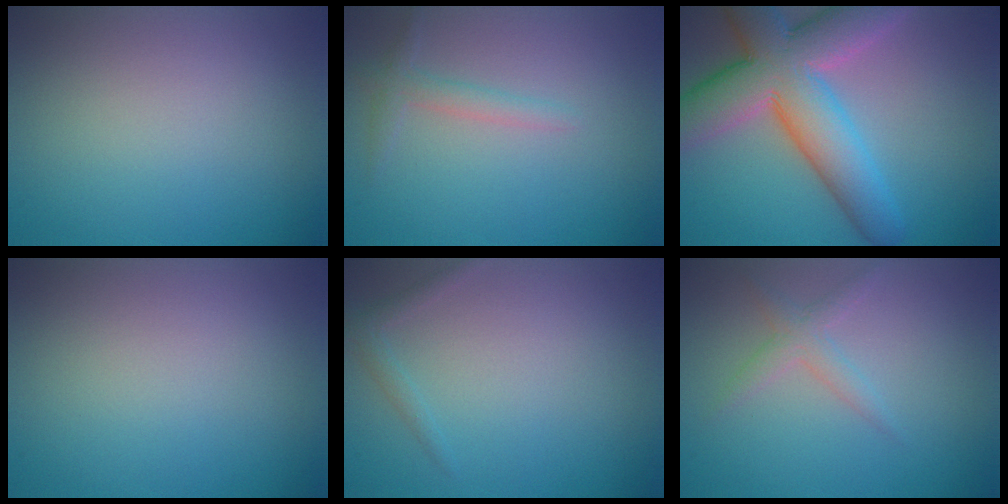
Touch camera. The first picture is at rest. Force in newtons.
{"total": 1.5, "press": 1.5, "slide": 0.1}
{"total": 10.7, "press": 10.7, "slide": 0.9}
{"total": 0.0}
{"total": 1.1, "press": 1.1, "slide": 0.1}
{"total": 1.7, "press": 1.7, "slide": 0.1}